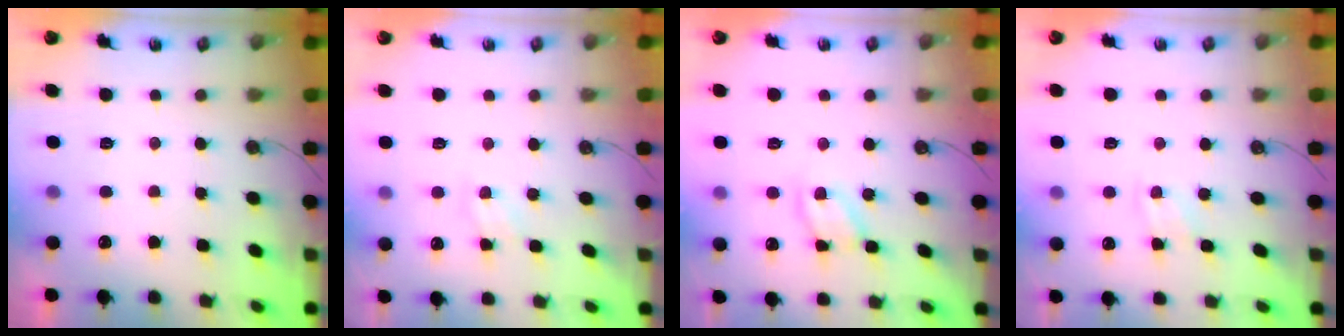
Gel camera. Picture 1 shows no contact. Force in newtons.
{"total": 3.5, "press": 3.5, "slide": 0.5}
{"total": 8.4, "press": 8.4, "slide": 0.2}
{"total": 1.9, "press": 1.9, "slide": 0.4}